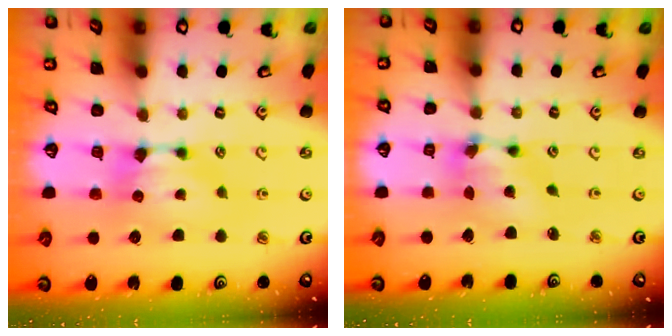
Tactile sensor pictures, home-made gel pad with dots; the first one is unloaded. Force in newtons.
{"total": 6.0, "press": 5.6, "slide": 2.1}